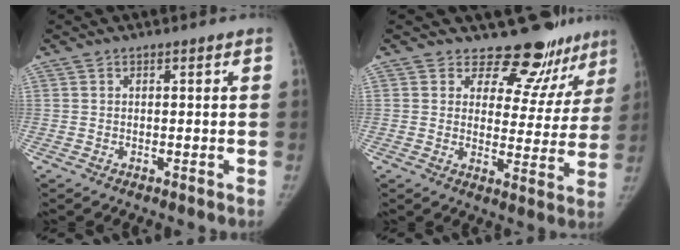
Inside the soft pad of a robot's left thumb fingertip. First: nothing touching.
{"total": 13.5, "force": [12.0, 6.0, 1.6], "torque": [0.040, -0.092, 0.132]}